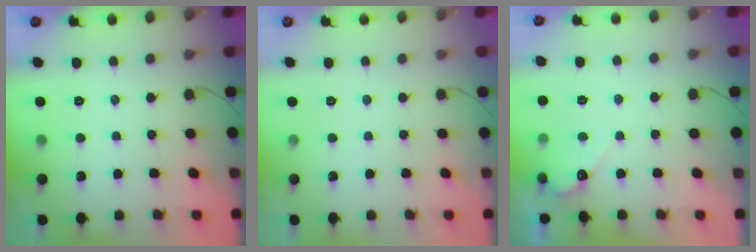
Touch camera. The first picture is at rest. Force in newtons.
{"total": 0.0}
{"total": 4.0, "press": 3.9, "slide": 0.3}